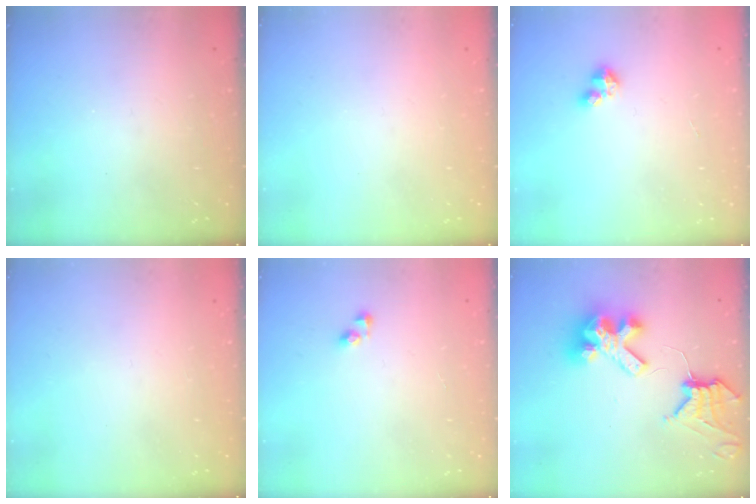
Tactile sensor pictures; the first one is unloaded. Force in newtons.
{"total": 0.0}
{"total": 2.8, "press": 2.8, "slide": 0.2}
{"total": 0.0}
{"total": 3.4, "press": 3.4, "slide": 0.0}
{"total": 12.2, "press": 12.1, "slide": 1.2}